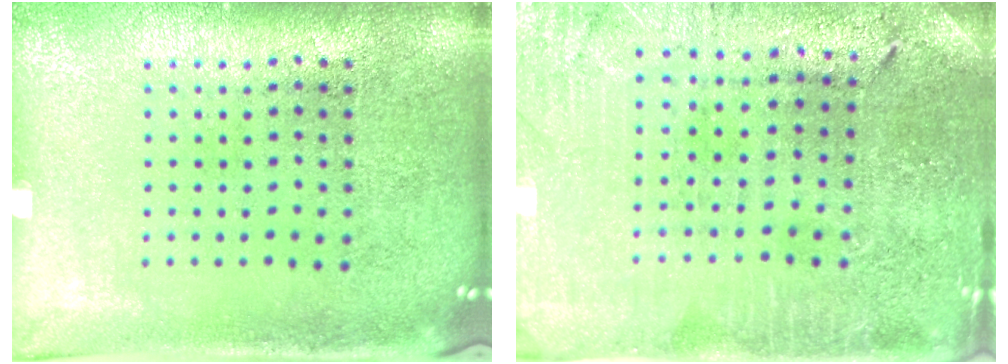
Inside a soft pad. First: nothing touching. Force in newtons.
{"total": 0.7, "press": 0.6, "slide": 0.3}